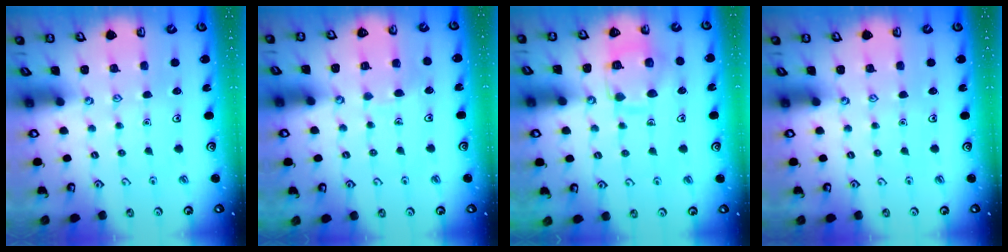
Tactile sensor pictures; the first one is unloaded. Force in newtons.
{"total": 4.4, "press": 4.4, "slide": 0.3}
{"total": 12.7, "press": 12.6, "slide": 1.2}
{"total": 0.0}